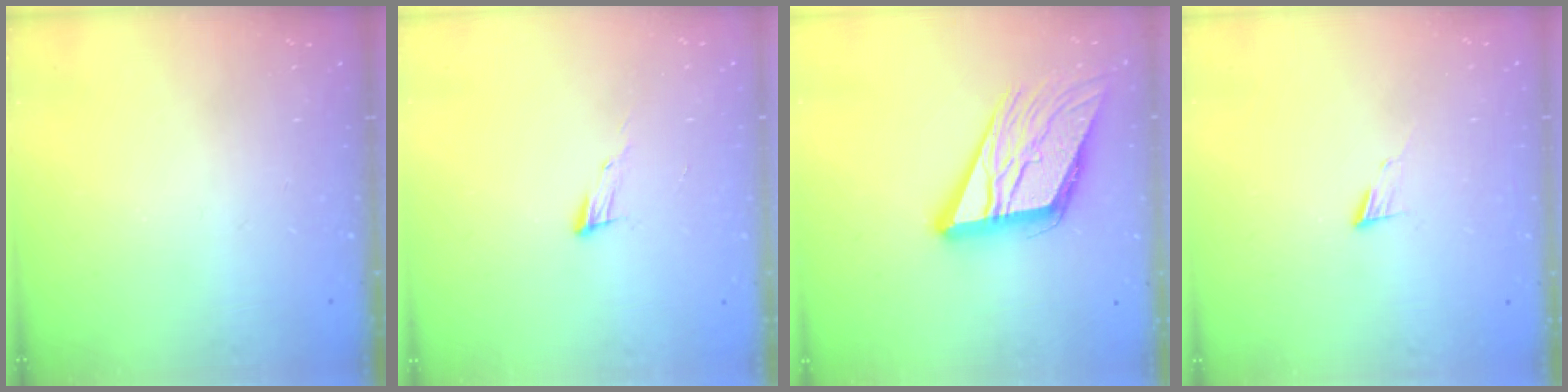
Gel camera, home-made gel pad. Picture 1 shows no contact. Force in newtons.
{"total": 5.4, "press": 5.4, "slide": 0.5}
{"total": 17.7, "press": 17.6, "slide": 2.1}
{"total": 5.0, "press": 4.9, "slide": 0.5}